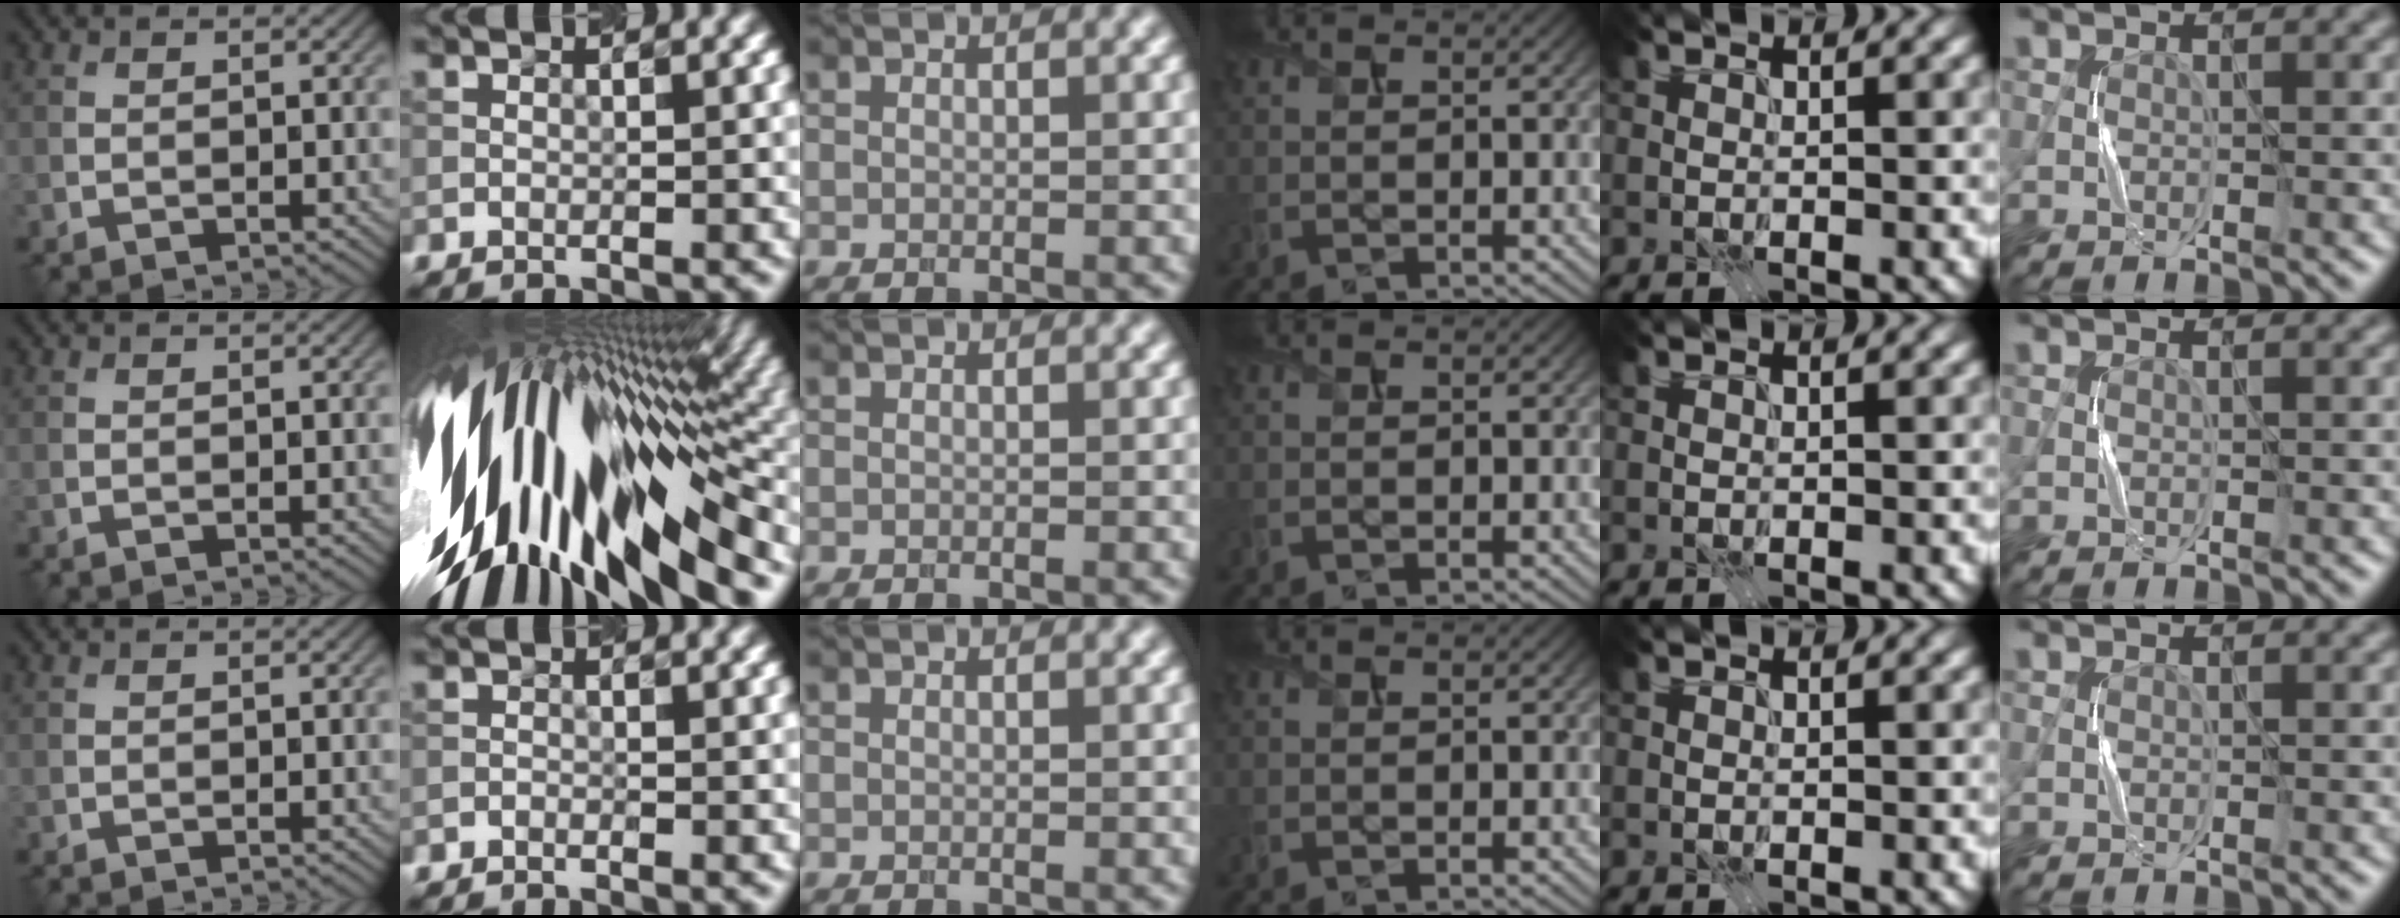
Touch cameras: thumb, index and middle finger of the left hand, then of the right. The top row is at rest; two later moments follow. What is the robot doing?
{"motion": "press", "object": "sticky note"}